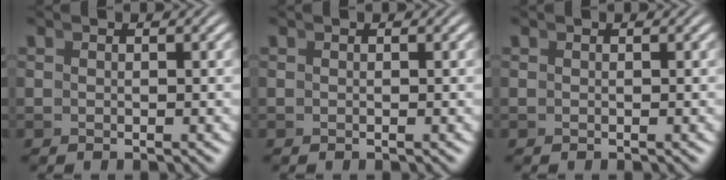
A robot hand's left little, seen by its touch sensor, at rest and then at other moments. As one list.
[{"total": 0.0}, {"total": 0.0}]